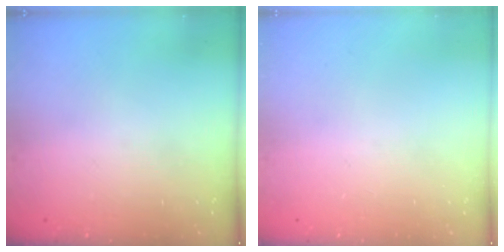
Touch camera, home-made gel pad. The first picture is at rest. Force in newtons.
{"total": 0.0}